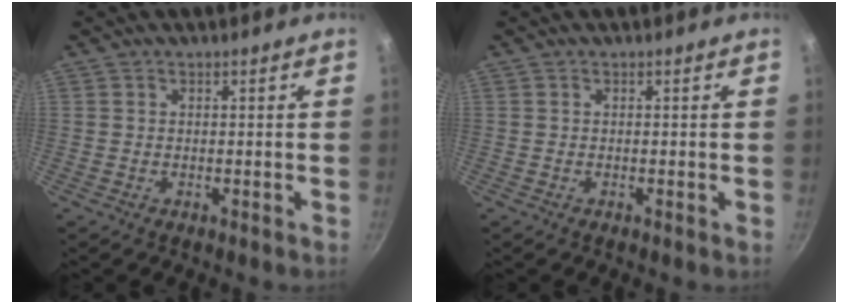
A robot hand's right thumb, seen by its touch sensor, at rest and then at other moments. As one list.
[{"total": 0.0}]